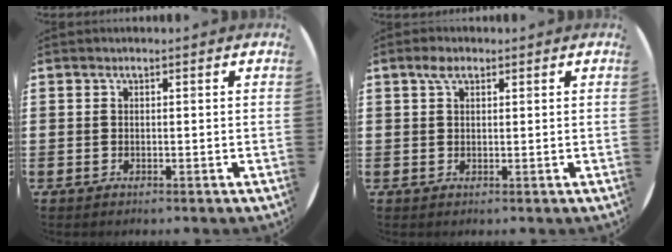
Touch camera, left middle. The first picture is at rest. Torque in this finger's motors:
{"motor_torque": [0.37, -0.37, 0.05, 0.00]}